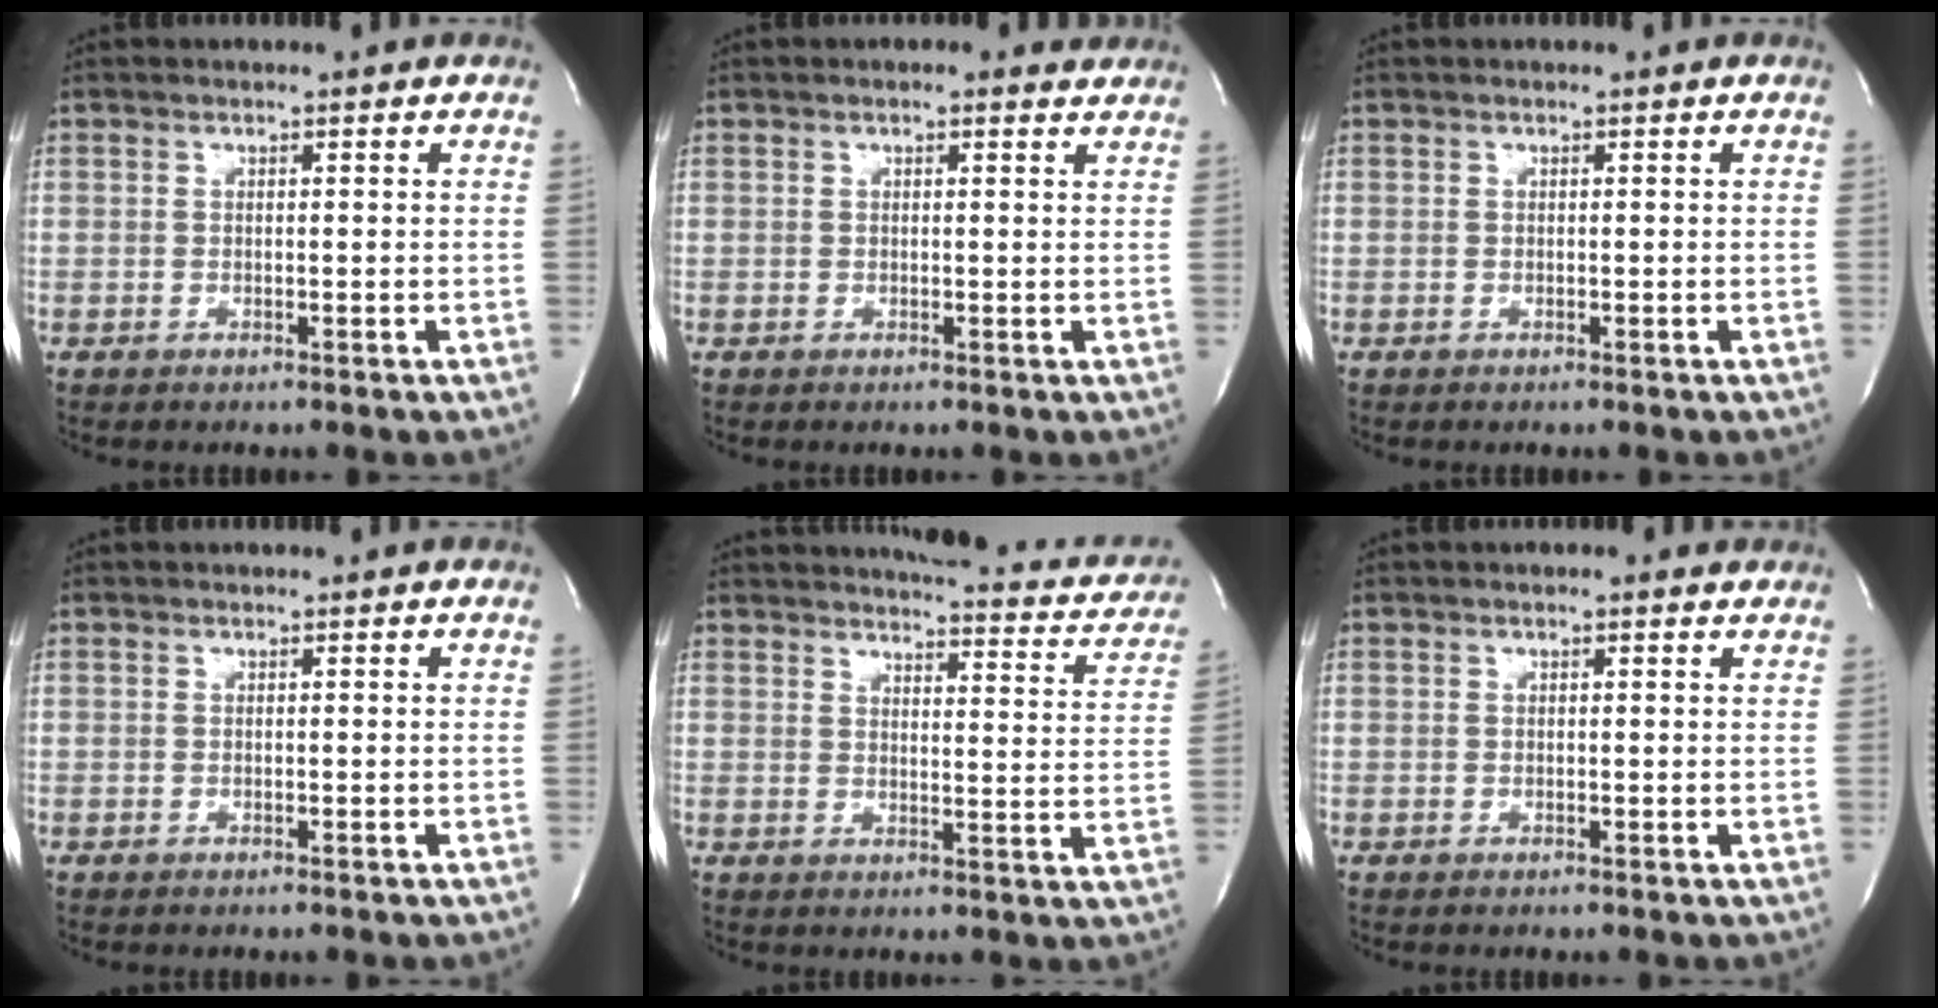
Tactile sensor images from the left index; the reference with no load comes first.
{"total": 2.1, "force": [1.5, 0.9, 1.1], "torque": [-0.016, 0.006, 0.011]}
{"total": 0.0}
{"total": 0.0}
{"total": 16.9, "force": [15.4, 3.7, 5.8], "torque": [-0.051, -0.040, 0.159]}
{"total": 1.2, "force": [0.7, 0.4, 0.8], "torque": [-0.017, 0.005, 0.006]}